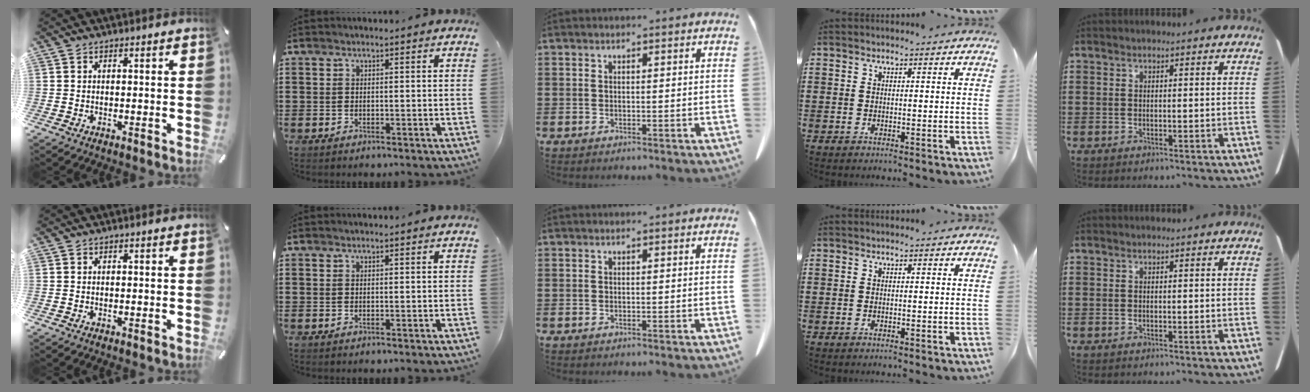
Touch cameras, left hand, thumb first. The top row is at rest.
{}